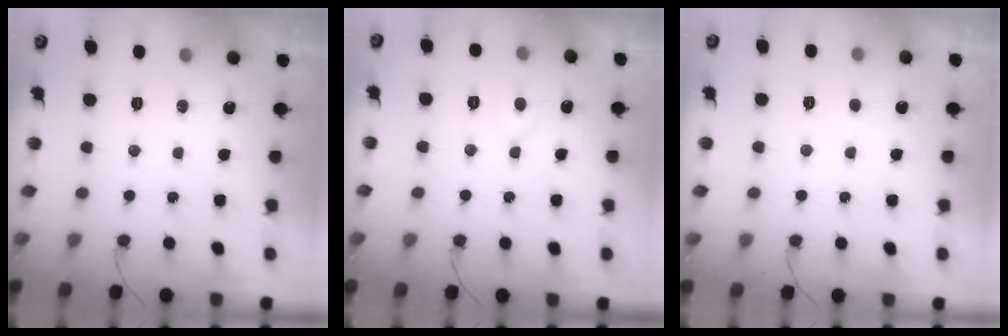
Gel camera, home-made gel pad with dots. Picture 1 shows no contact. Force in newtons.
{"total": 4.3, "press": 4.2, "slide": 0.5}
{"total": 2.0, "press": 2.0, "slide": 0.2}